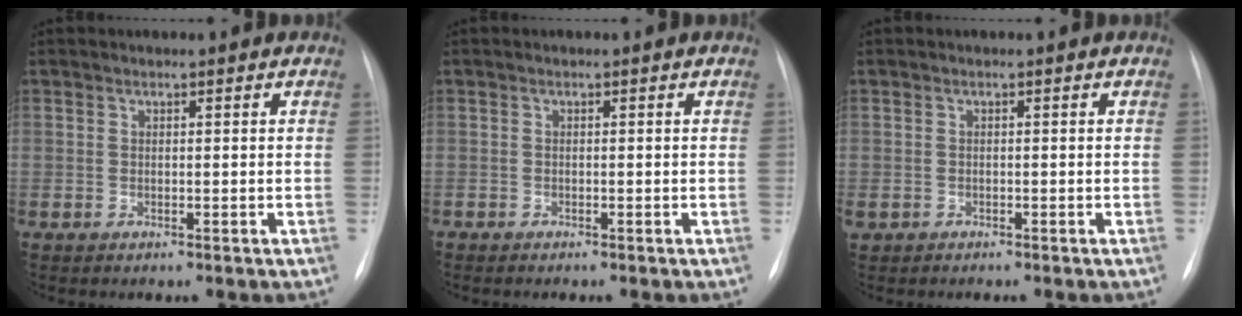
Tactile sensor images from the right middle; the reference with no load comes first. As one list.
[{"total": 0.5, "force": [-0.5, 0.1, 0.1], "torque": [-0.006, -0.001, -0.011]}, {"total": 2.2, "force": [-1.5, 1.4, 0.8], "torque": [-0.020, -0.003, -0.021]}]